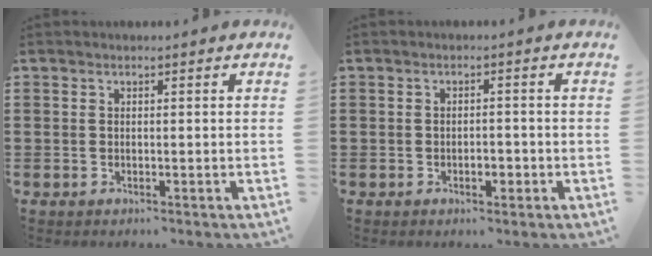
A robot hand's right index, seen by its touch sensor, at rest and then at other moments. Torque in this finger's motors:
{"motor_torque": [0.03, -0.03, 0.08, 0.01]}